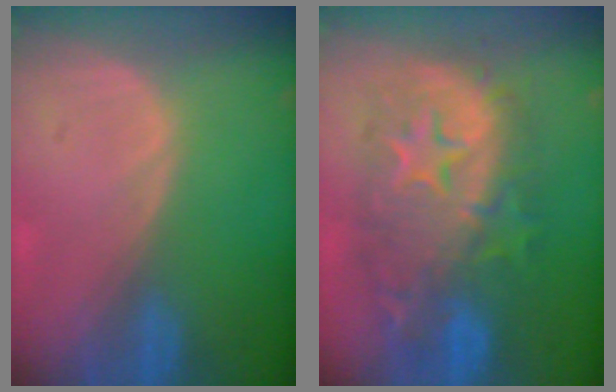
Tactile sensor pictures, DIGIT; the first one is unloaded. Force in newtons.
{"total": 12.6, "press": 12.6, "slide": 1.1}